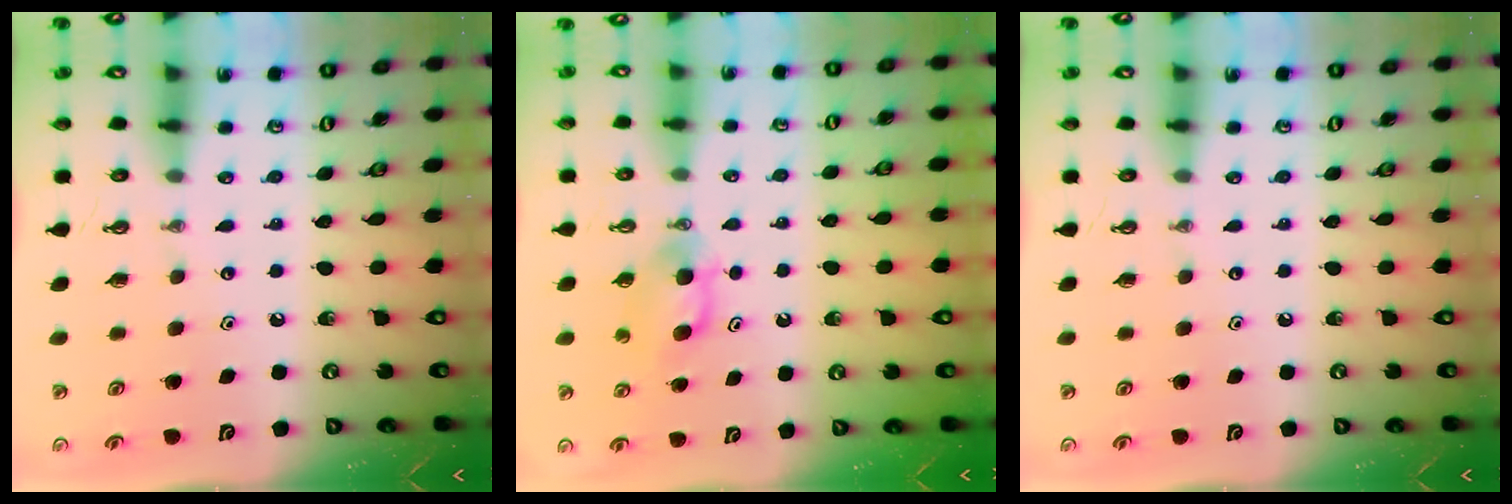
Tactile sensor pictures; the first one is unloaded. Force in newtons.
{"total": 5.2, "press": 5.1, "slide": 0.9}
{"total": 0.0}